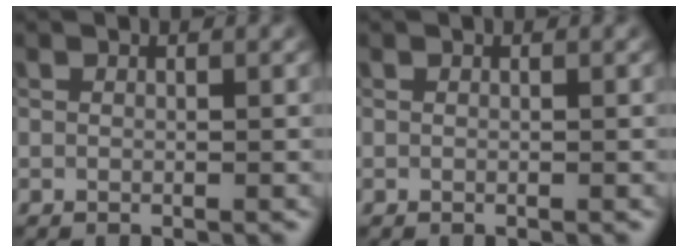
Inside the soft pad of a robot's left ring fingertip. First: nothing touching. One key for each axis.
{"total": 0.0}